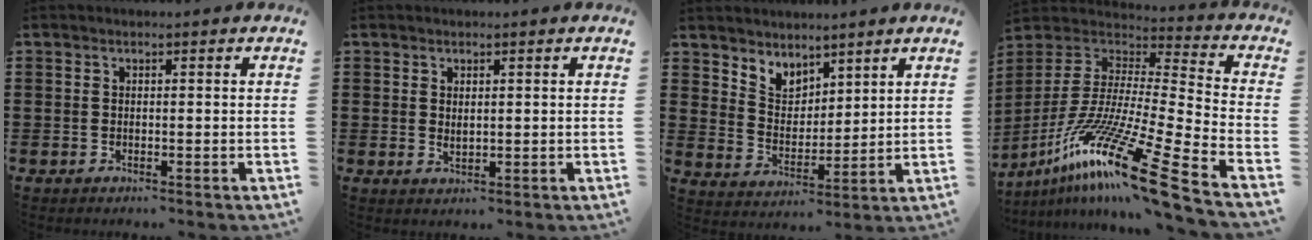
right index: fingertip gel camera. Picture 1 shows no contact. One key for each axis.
{"total": 1.2, "fx": 0.7, "fy": 0.7, "fz": 0.7, "tx": -0.015, "ty": 0.005, "tz": 0.013}
{"total": 4.5, "fx": 4.0, "fy": 2.1, "fz": -0.4, "tx": -0.015, "ty": -0.016, "tz": 0.074}
{"total": 19.9, "fx": -13.5, "fy": 1.4, "fz": 14.6, "tx": -0.289, "ty": 0.023, "tz": -0.245}